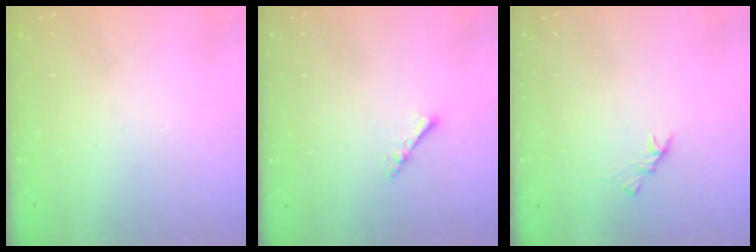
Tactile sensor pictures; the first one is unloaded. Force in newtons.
{"total": 2.9, "press": 2.8, "slide": 0.4}
{"total": 3.0, "press": 2.9, "slide": 0.9}